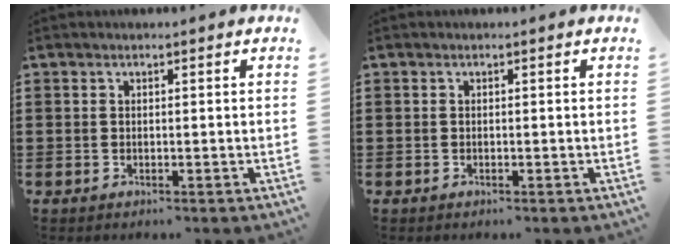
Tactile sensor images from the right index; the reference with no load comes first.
{"total": 0.0}